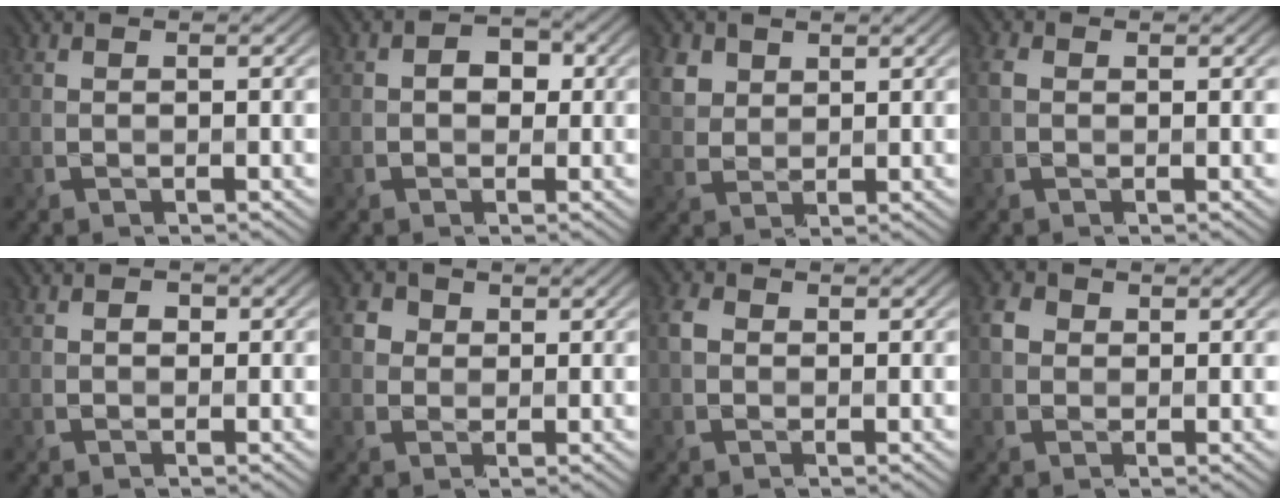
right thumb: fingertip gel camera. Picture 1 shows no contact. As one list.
[{"total": 2.7, "force": [-0.2, 2.3, 1.4], "torque": [-0.022, 0.001, -0.008]}, {"total": 3.4, "force": [2.0, 2.5, 1.2], "torque": [-0.042, 0.001, 0.047]}, {"total": 1.7, "force": [0.2, 1.3, 1.1], "torque": [-0.031, -0.001, 0.003]}, {"total": 1.0, "force": [-0.1, 0.9, 0.3], "torque": [-0.004, -0.001, -0.002]}, {"total": 2.6, "force": [0.6, 2.4, 0.6], "torque": [-0.022, -0.001, 0.010]}, {"total": 2.3, "force": [0.1, 2.0, 1.2], "torque": [-0.034, 0.001, -0.001]}, {"total": 2.3, "force": [0.4, 2.1, 0.8], "torque": [-0.024, 0.001, 0.005]}]